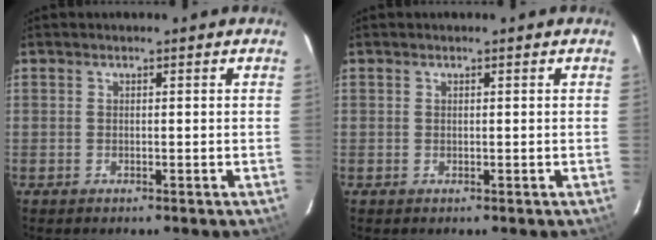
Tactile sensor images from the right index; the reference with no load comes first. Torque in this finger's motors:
{"motor_torque": [-0.13, 0.06, -0.02, 0.00]}